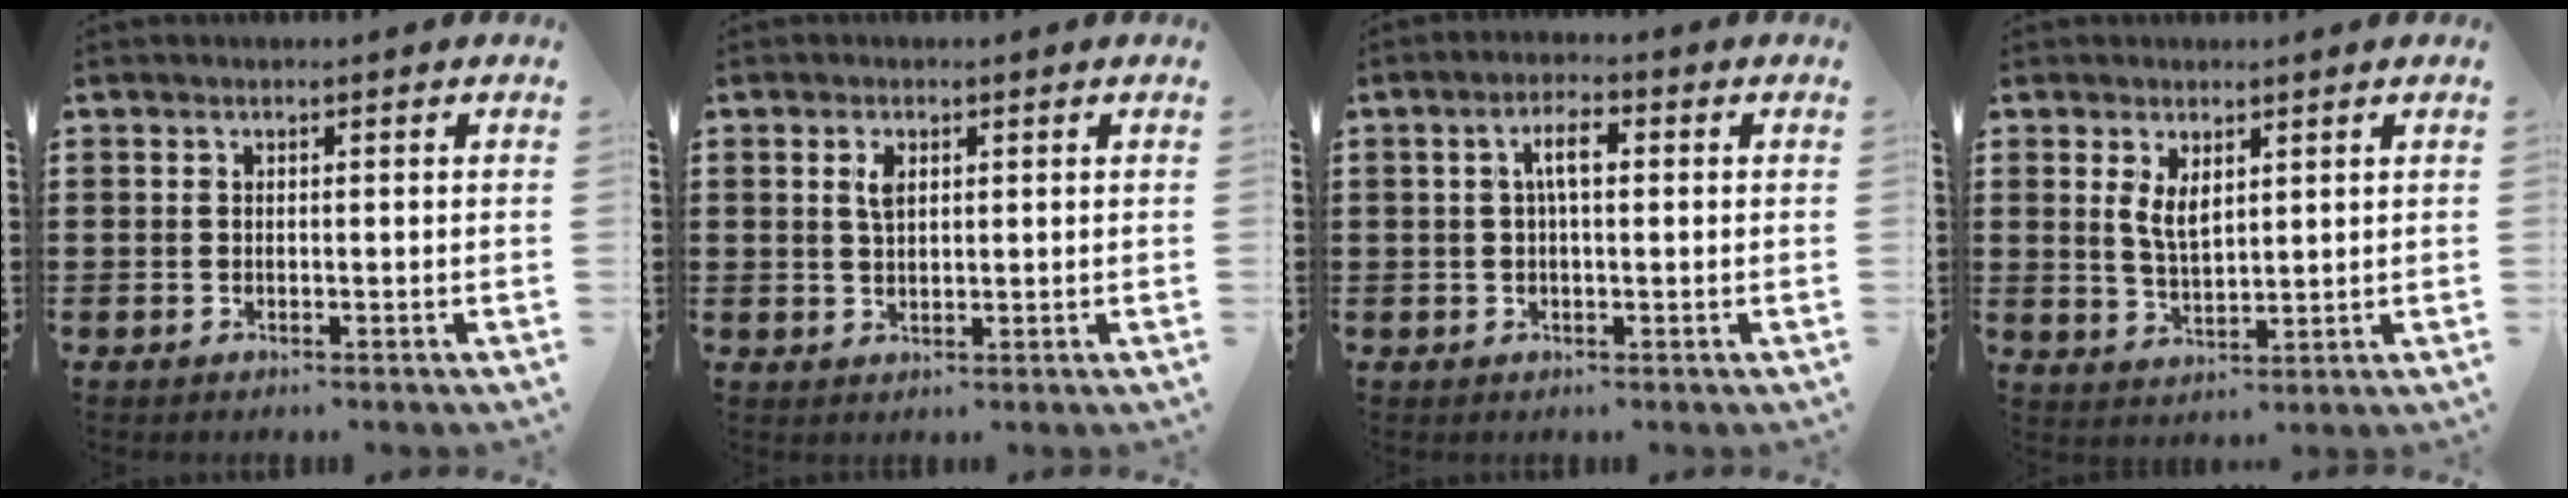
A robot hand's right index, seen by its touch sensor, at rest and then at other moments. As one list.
[{"total": 2.5, "force": [1.0, 1.2, 2.0], "torque": [-0.044, 0.004, 0.017]}, {"total": 3.8, "force": [0.5, 1.3, 3.5], "torque": [-0.069, 0.009, 0.005]}, {"total": 3.7, "force": [1.7, 1.7, 2.8], "torque": [-0.051, 0.001, 0.029]}]